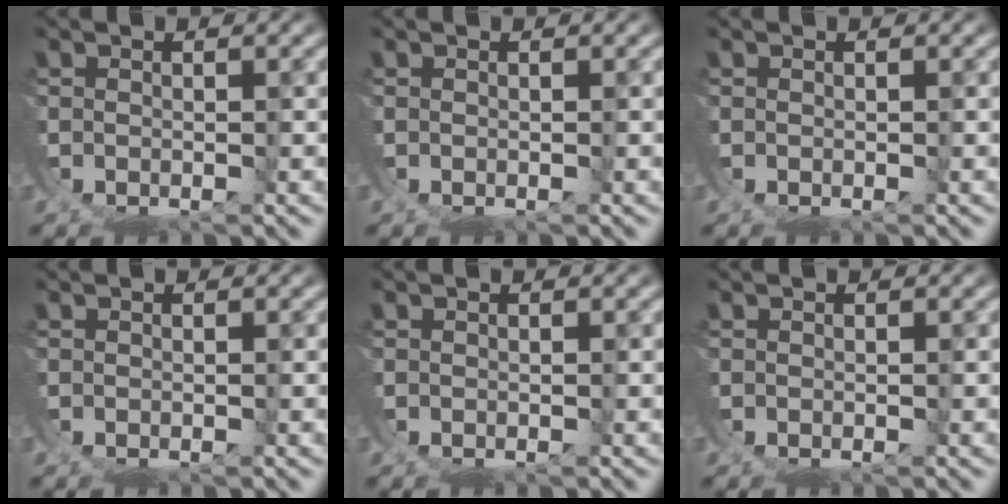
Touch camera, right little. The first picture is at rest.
{"total": 0.0}
{"total": 0.0}
{"total": 0.0}
{"total": 0.0}
{"total": 0.0}